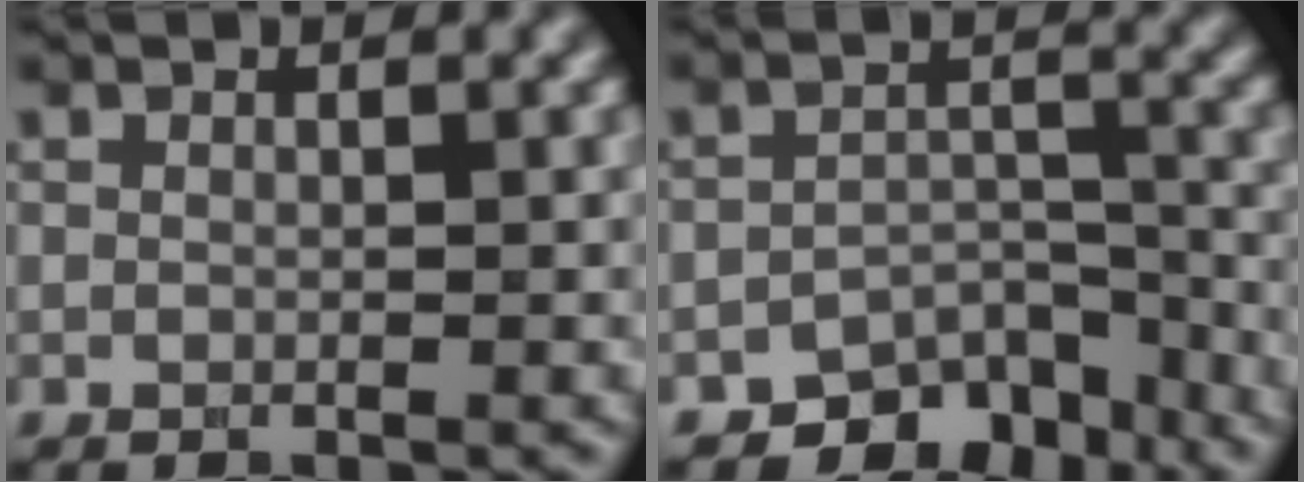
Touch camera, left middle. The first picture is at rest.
{"total": 5.6, "force": [-4.8, 2.5, 1.5], "torque": [-0.004, -0.009, -0.069]}